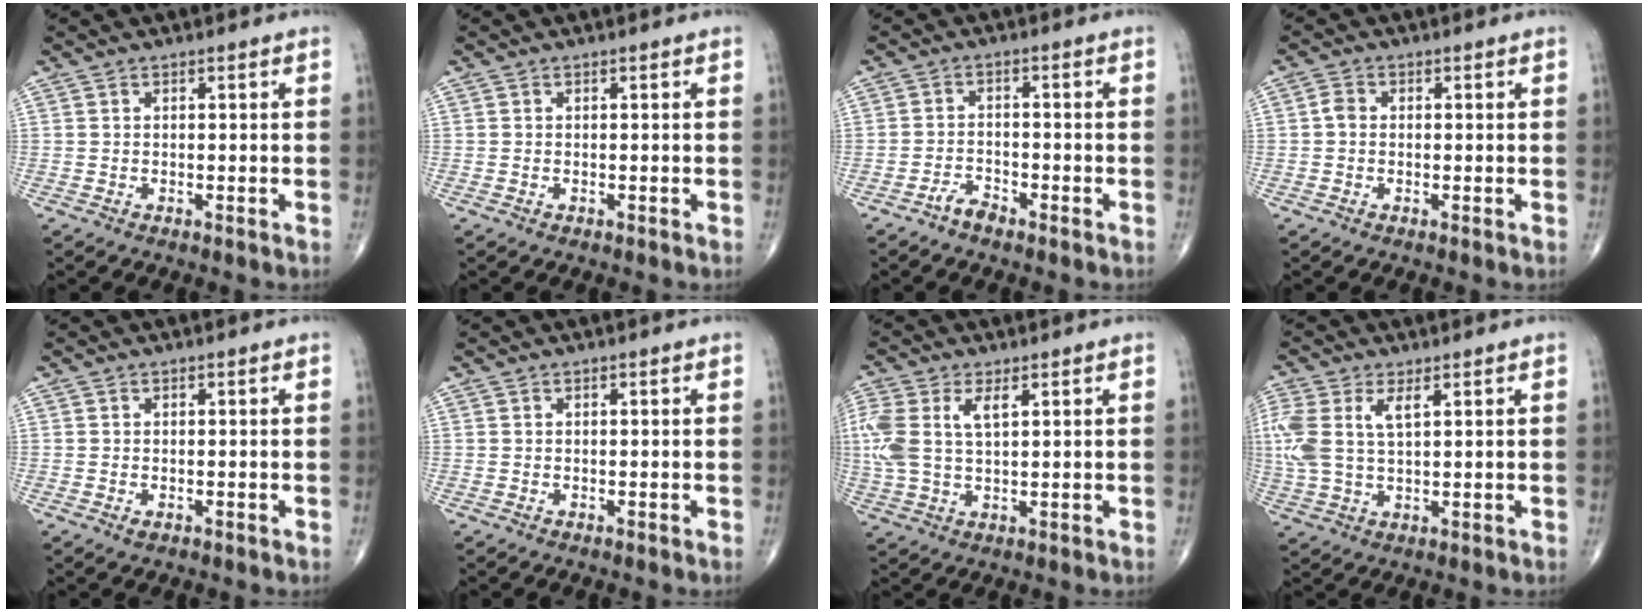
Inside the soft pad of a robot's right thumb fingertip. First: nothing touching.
{"total": 0.0}
{"total": 2.7, "force": [-2.3, 1.0, 1.1], "torque": [-0.019, 0.015, -0.043]}
{"total": 1.8, "force": [-0.2, 1.4, 1.1], "torque": [-0.013, 0.004, -0.008]}
{"total": 0.8, "force": [-0.3, 0.5, 0.6], "torque": [-0.008, 0.004, -0.003]}
{"total": 0.0}
{"total": 10.1, "force": [2.7, 5.2, 8.3], "torque": [-0.211, 0.014, 0.060]}
{"total": 9.9, "force": [2.8, 4.8, 8.2], "torque": [-0.211, 0.012, 0.064]}